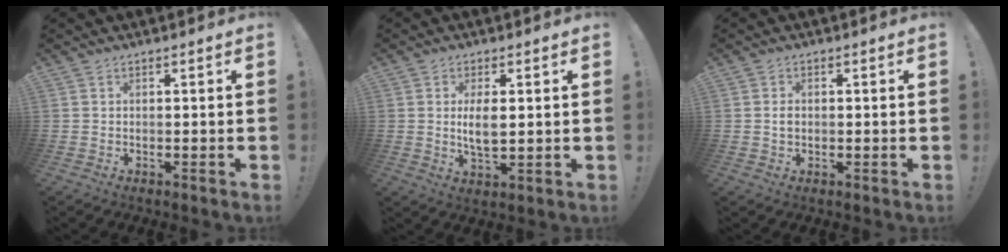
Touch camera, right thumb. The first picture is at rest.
{"total": 6.0, "force": [0.8, 2.6, 5.4], "torque": [-0.095, -0.011, 0.006]}
{"total": 1.6, "force": [-0.2, 1.3, 0.8], "torque": [-0.011, 0.003, -0.005]}